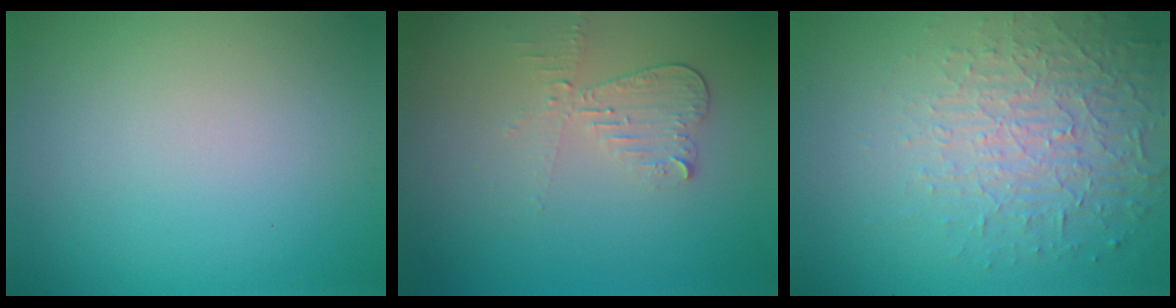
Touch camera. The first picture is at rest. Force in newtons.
{"total": 2.0, "press": 1.9, "slide": 0.7}
{"total": 5.0, "press": 3.2, "slide": 3.8}